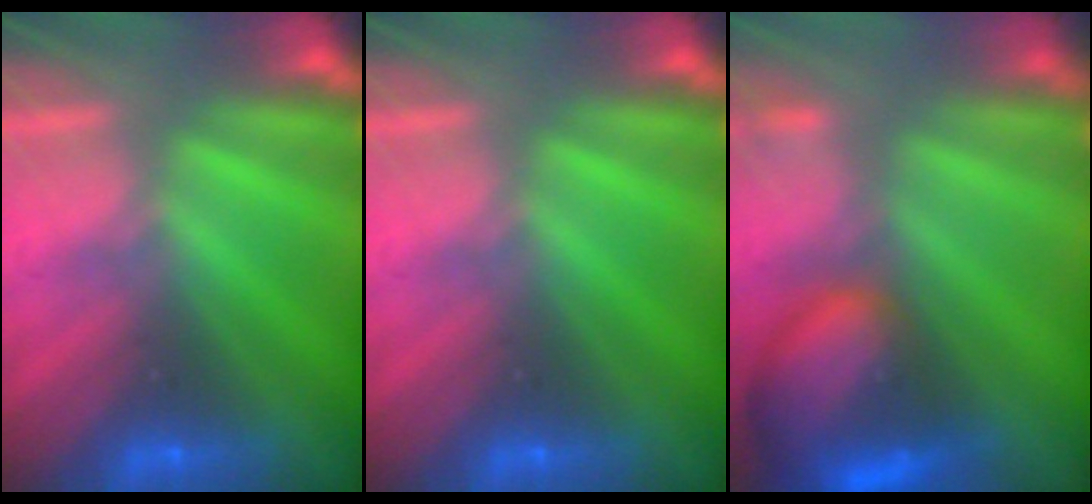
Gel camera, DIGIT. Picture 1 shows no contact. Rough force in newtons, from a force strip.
{"total": 0.0}
{"total": 7.9}